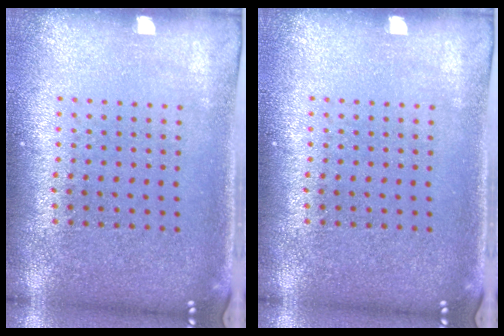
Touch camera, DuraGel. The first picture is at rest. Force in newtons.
{"total": 0.0}